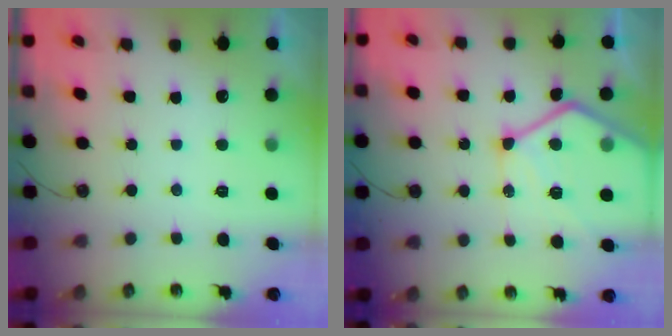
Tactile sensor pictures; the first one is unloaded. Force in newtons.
{"total": 19.5, "press": 19.4, "slide": 1.8}